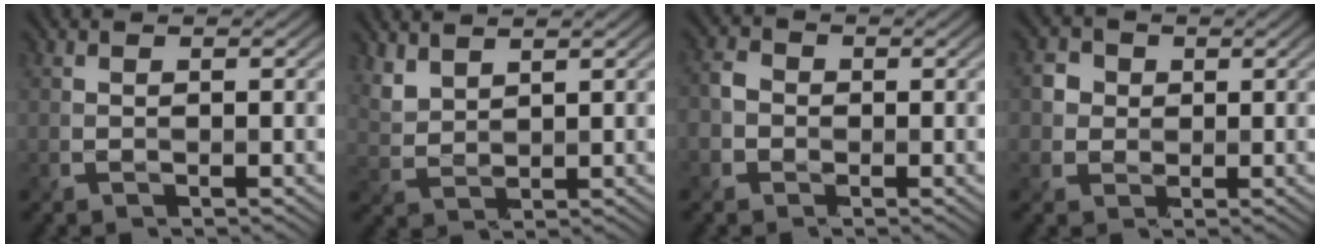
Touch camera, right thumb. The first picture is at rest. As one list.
[{"total": 3.2, "force": [2.6, 1.3, 1.4], "torque": [-0.045, -0.001, 0.065]}, {"total": 3.0, "force": [-1.0, 2.6, 1.1], "torque": [-0.032, 0.000, -0.023]}, {"total": 3.0, "force": [0.4, 2.9, 0.7], "torque": [-0.027, 0.001, 0.005]}]